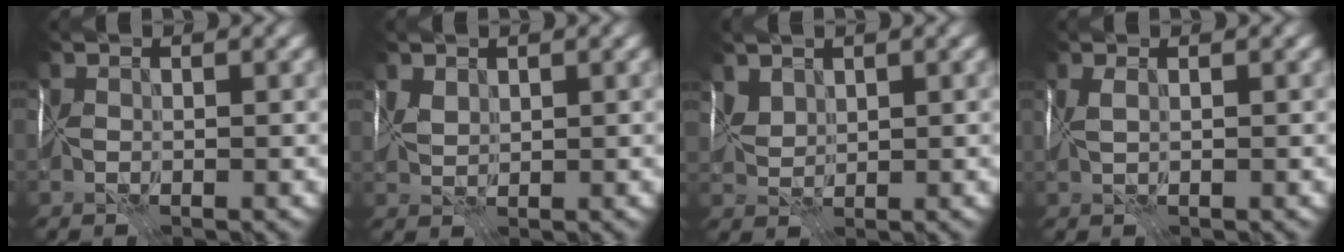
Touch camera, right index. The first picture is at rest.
{"total": 1.0, "force": [0.9, -0.4, -0.1], "torque": [0.006, -0.003, 0.023]}
{"total": 1.6, "force": [1.4, -0.5, -0.5], "torque": [0.013, -0.007, 0.040]}
{"total": 1.0, "force": [0.5, -0.8, 0.2], "torque": [0.000, -0.001, 0.018]}